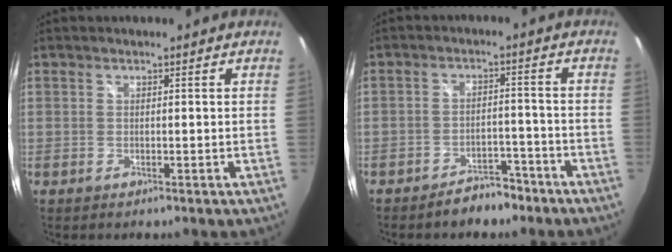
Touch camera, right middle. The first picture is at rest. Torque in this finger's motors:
{"motor_torque": [0.48, -1.66, -0.10, 0.00]}